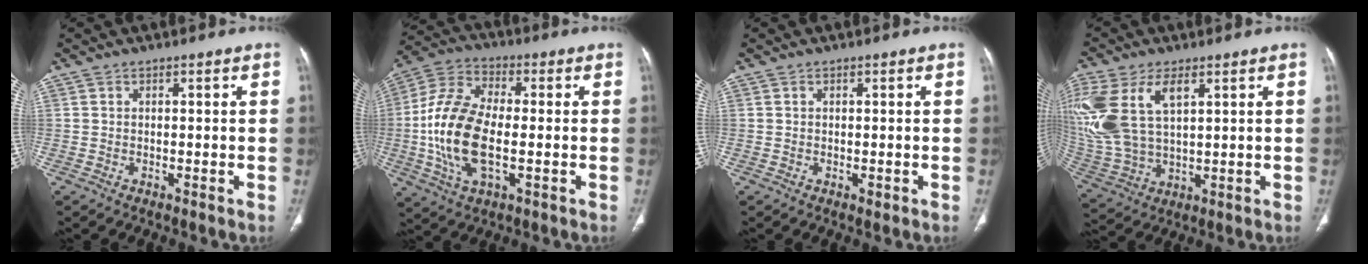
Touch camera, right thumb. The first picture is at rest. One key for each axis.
{"total": 17.0, "fx": -1.8, "fy": 8.4, "fz": 14.7, "tx": -0.306, "ty": 0.014, "tz": -0.035}
{"total": 0.8, "fx": -0.1, "fy": 0.5, "fz": 0.6, "tx": -0.008, "ty": -0.003, "tz": 0.002}
{"total": 18.7, "fx": 6.1, "fy": 10.4, "fz": 14.2, "tx": -0.340, "ty": -0.008, "tz": 0.126}